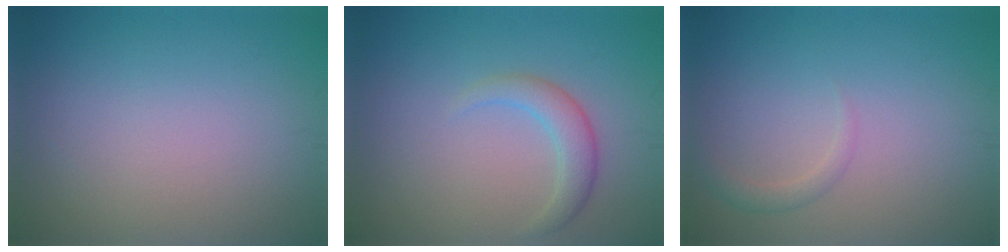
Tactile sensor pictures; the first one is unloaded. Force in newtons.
{"total": 2.4, "press": 2.4, "slide": 0.2}
{"total": 1.2, "press": 1.2, "slide": 0.1}